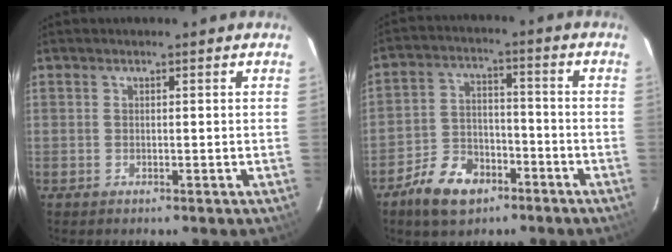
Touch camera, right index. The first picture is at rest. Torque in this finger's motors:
{"motor_torque": [0.34, -0.33, -0.10, -0.21]}